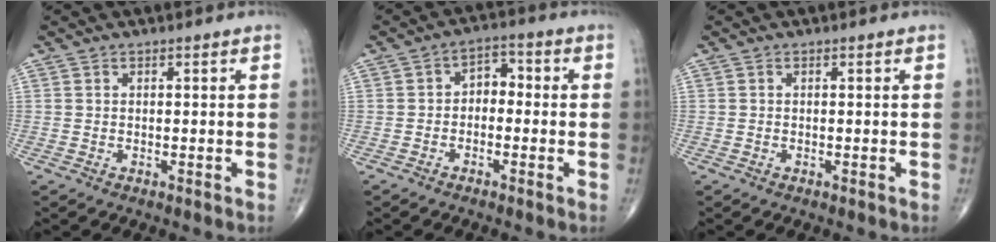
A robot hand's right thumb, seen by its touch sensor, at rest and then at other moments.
{"total": 4.4, "force": [-0.7, 3.1, 3.0], "torque": [-0.026, 0.025, -0.026]}
{"total": 0.0}